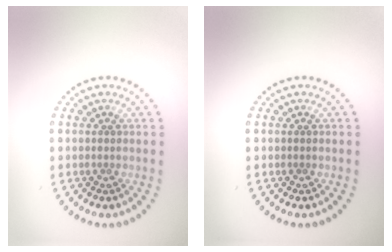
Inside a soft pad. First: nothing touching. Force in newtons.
{"total": 0.0}